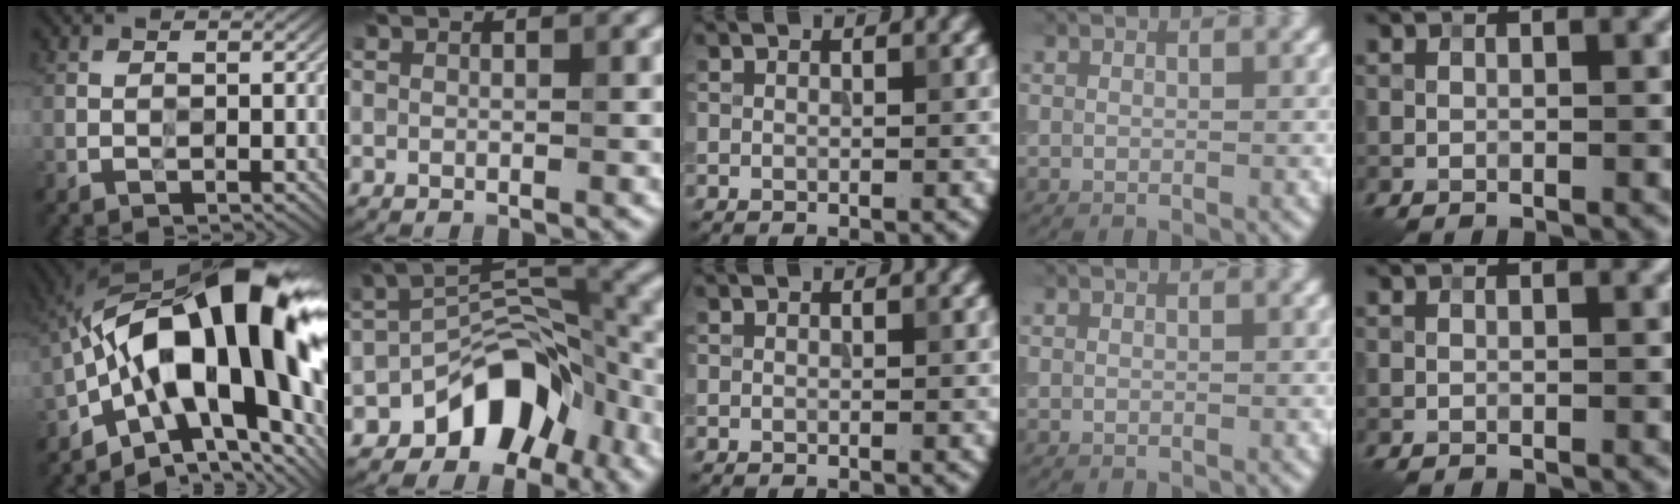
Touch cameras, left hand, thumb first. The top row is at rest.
{"thumb": {"total": 20.3, "force": [-1.8, 9.8, 17.6], "torque": [-0.279, 0.021, -0.045]}, "index": {"total": 8.5, "force": [-5.1, 4.8, 4.8], "torque": [-0.051, 0.007, -0.091]}}